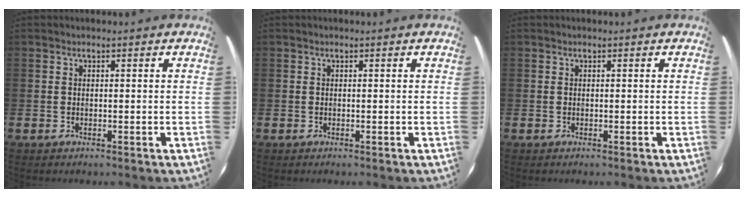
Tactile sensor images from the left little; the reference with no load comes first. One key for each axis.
{"total": 0.0}
{"total": 0.0}